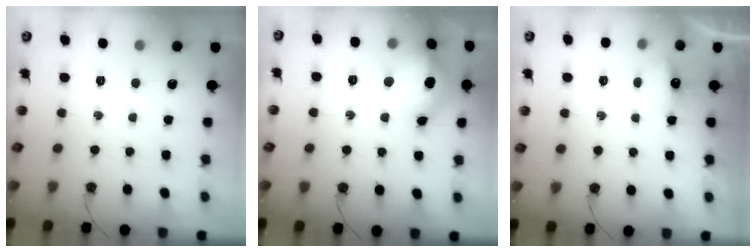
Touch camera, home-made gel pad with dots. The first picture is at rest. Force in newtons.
{"total": 15.7, "press": 15.5, "slide": 2.2}
{"total": 4.0, "press": 3.9, "slide": 0.7}